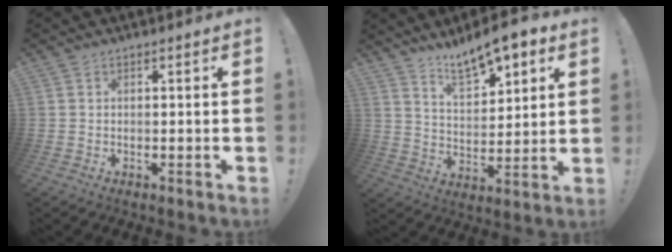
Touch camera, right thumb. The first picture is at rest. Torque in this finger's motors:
{"motor_torque": [0.05, 0.16, 0.49, 0.39, 0.03]}